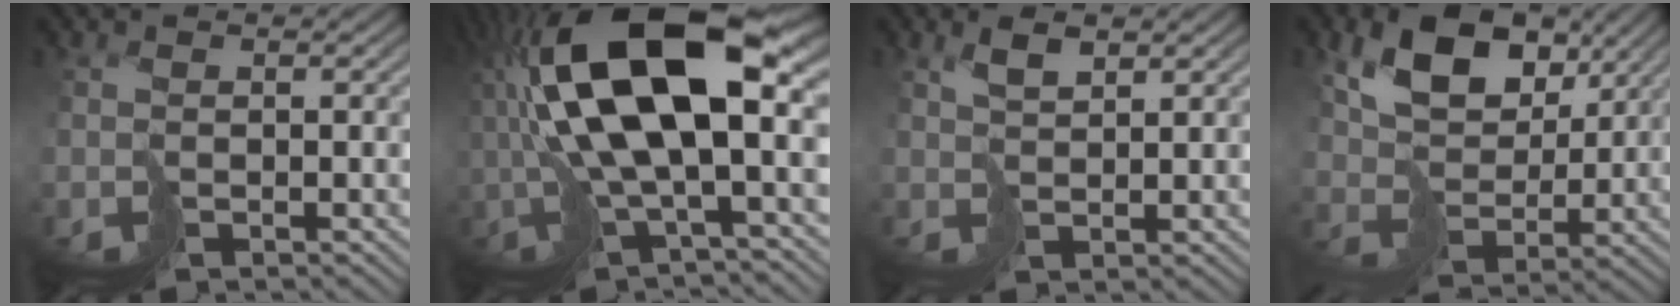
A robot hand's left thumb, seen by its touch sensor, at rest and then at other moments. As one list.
[{"total": 17.1, "force": [1.7, 6.3, 15.8], "torque": [-0.324, 0.012, 0.028]}, {"total": 2.8, "force": [1.7, 0.9, 2.0], "torque": [-0.046, 0.002, 0.034]}, {"total": 10.3, "force": [5.0, 6.3, 6.4], "torque": [-0.137, 0.003, 0.087]}]